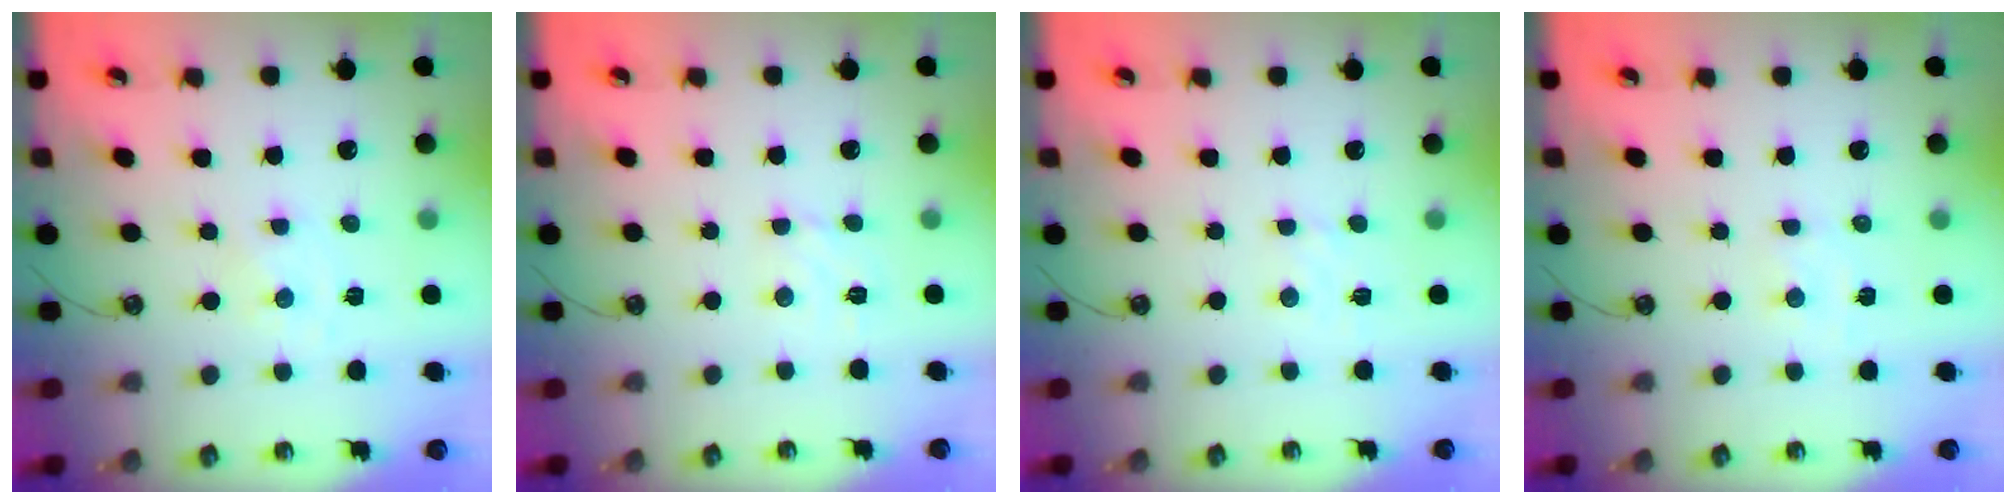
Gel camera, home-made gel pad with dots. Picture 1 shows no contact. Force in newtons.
{"total": 2.5, "press": 2.5, "slide": 0.3}
{"total": 2.4, "press": 2.4, "slide": 0.4}
{"total": 2.0, "press": 1.9, "slide": 0.3}